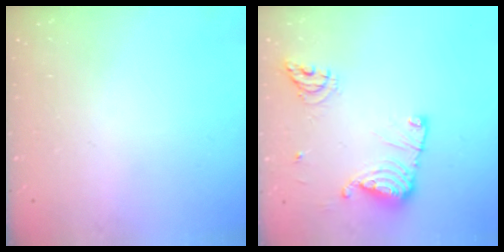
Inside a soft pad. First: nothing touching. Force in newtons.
{"total": 13.5, "press": 13.4, "slide": 1.2}